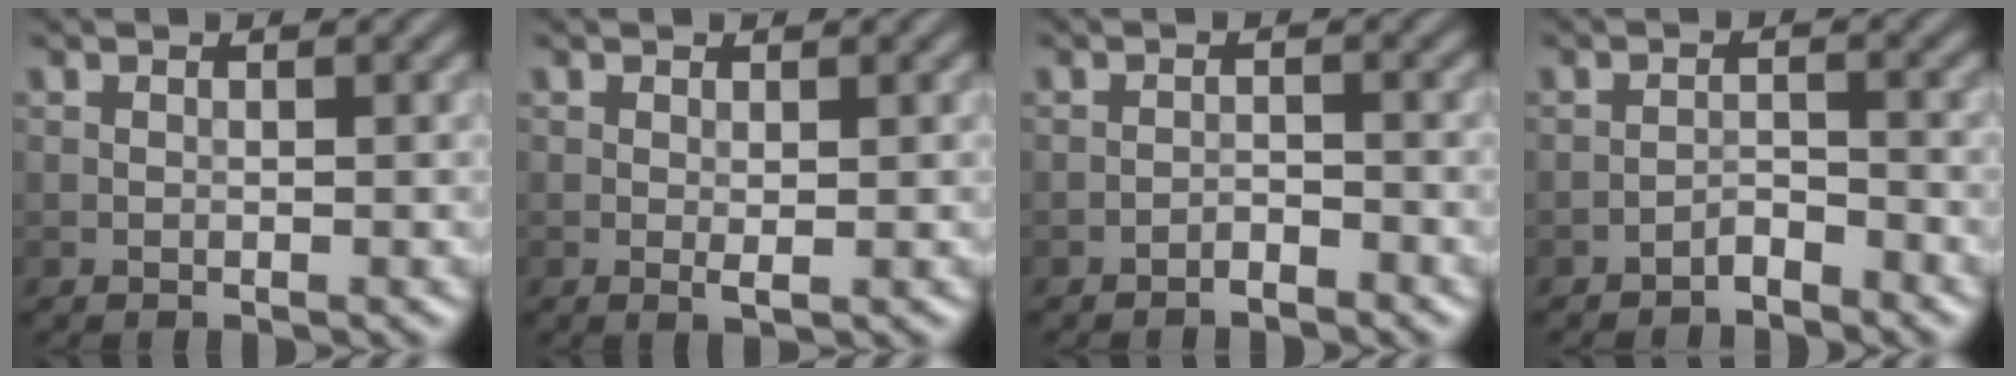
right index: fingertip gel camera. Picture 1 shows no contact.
{"total": 0.8, "force": [0.1, 0.1, 0.8], "torque": [-0.014, -0.003, 0.000]}
{"total": 1.1, "force": [-1.1, 0.2, 0.4], "torque": [-0.004, 0.004, -0.020]}
{"total": 1.6, "force": [-1.5, 0.2, 0.5], "torque": [-0.006, 0.007, -0.030]}